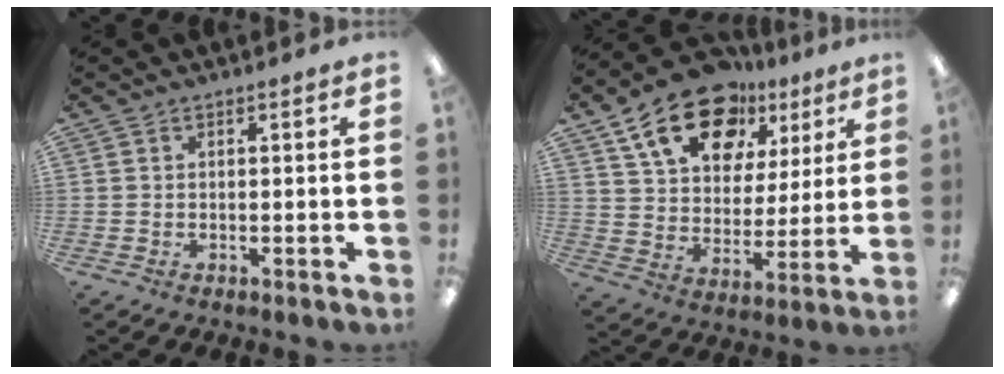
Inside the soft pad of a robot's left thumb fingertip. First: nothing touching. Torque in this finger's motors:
{"motor_torque": [0.43, 0.53, 1.50, -1.27, 0.16]}